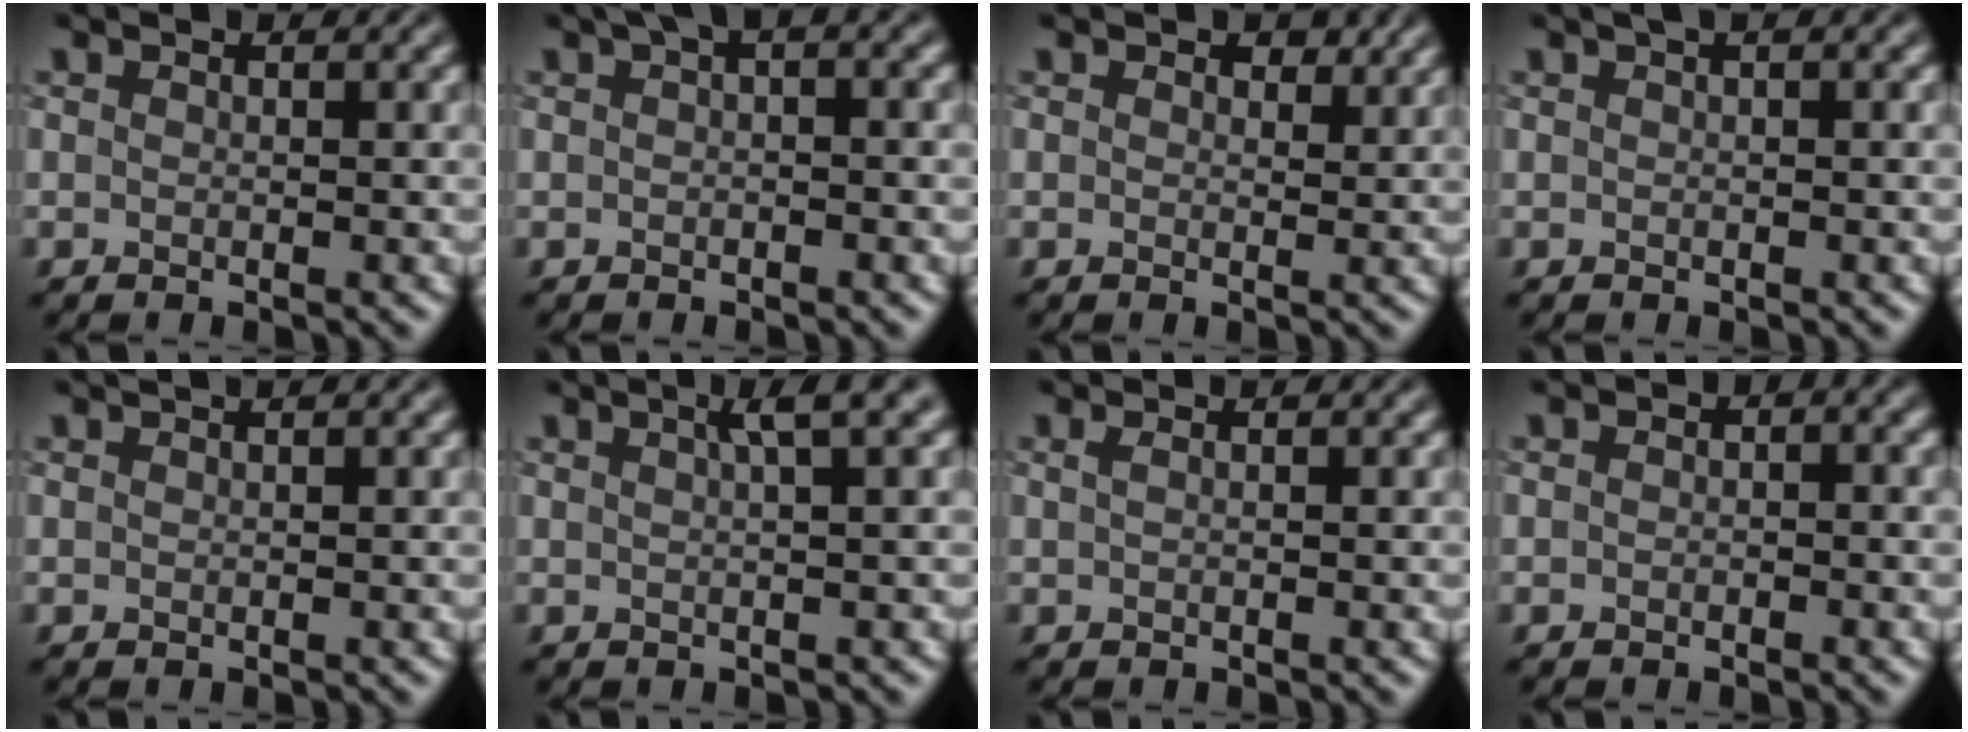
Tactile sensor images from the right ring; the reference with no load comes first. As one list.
[{"total": 1.6, "force": [0.6, 0.4, 1.5], "torque": [-0.022, 0.006, 0.008]}, {"total": 1.5, "force": [1.0, 0.8, 0.7], "torque": [-0.009, -0.004, 0.012]}, {"total": 1.1, "force": [0.6, 0.2, 0.9], "torque": [-0.016, 0.008, 0.008]}, {"total": 0.8, "force": [0.6, 0.2, 0.4], "torque": [-0.003, 0.000, 0.006]}, {"total": 2.6, "force": [1.3, 0.4, 2.3], "torque": [-0.024, 0.011, 0.018]}, {"total": 0.9, "force": [0.3, 0.4, 0.8], "torque": [-0.013, 0.003, 0.001]}, {"total": 1.1, "force": [-0.1, 0.7, 0.9], "torque": [-0.012, -0.002, -0.004]}]